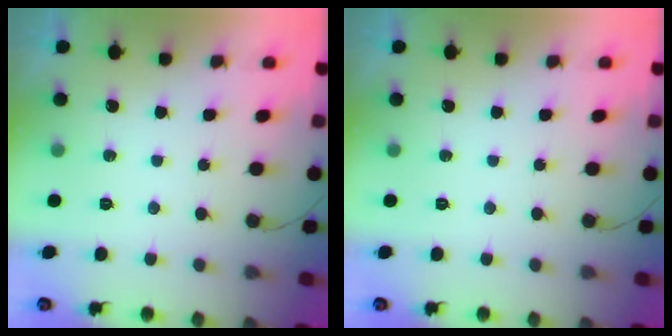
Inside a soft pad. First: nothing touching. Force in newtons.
{"total": 0.0}